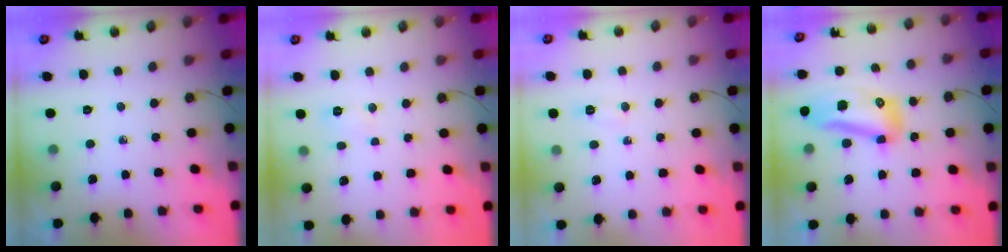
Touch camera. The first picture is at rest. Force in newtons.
{"total": 4.5, "press": 4.4, "slide": 0.5}
{"total": 5.1, "press": 4.9, "slide": 1.5}
{"total": 13.6, "press": 13.5, "slide": 1.8}